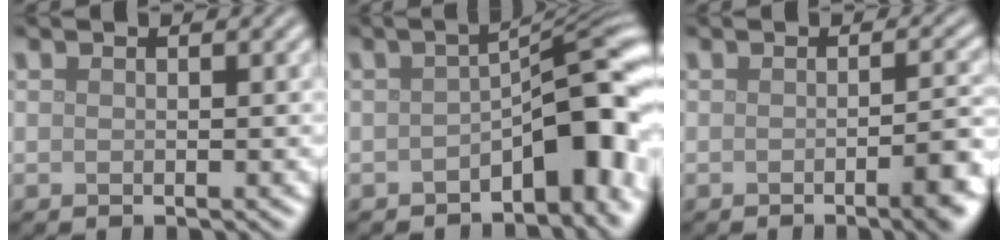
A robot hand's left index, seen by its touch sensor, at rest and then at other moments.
{"total": 7.4, "force": [-2.8, 2.9, 6.1], "torque": [-0.065, 0.016, -0.053]}
{"total": 4.4, "force": [-1.8, 1.2, 3.9], "torque": [-0.042, -0.002, -0.025]}